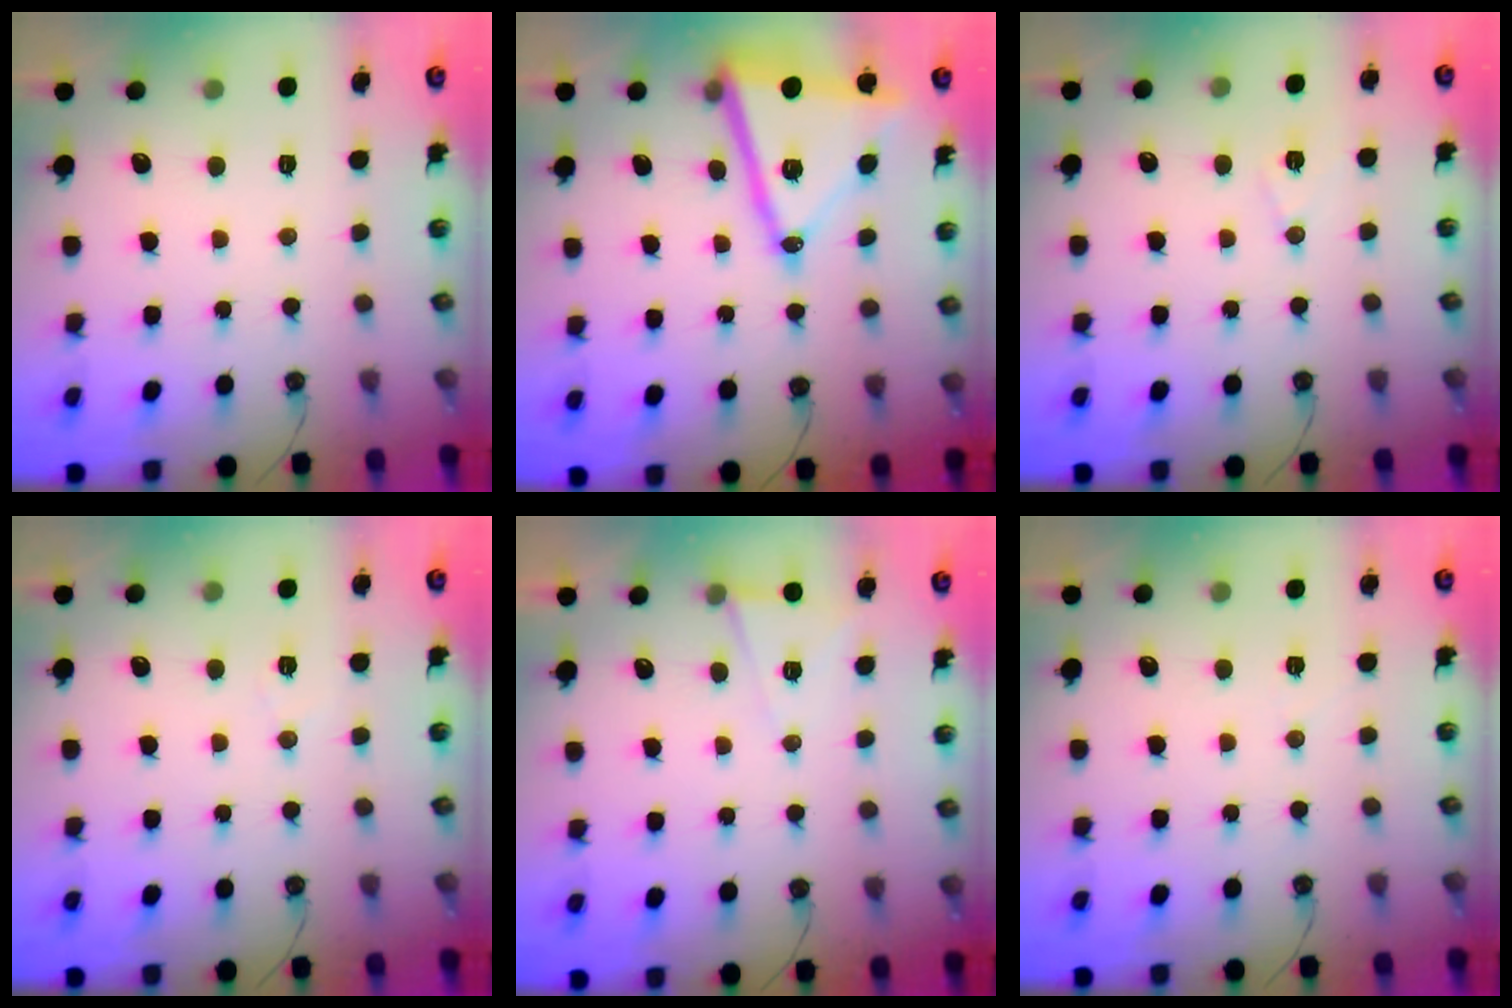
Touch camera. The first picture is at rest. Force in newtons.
{"total": 18.1, "press": 18.0, "slide": 2.5}
{"total": 7.0, "press": 5.4, "slide": 4.5}
{"total": 7.0, "press": 5.5, "slide": 4.4}
{"total": 6.4, "press": 4.5, "slide": 4.5}
{"total": 3.3, "press": 3.2, "slide": 0.9}